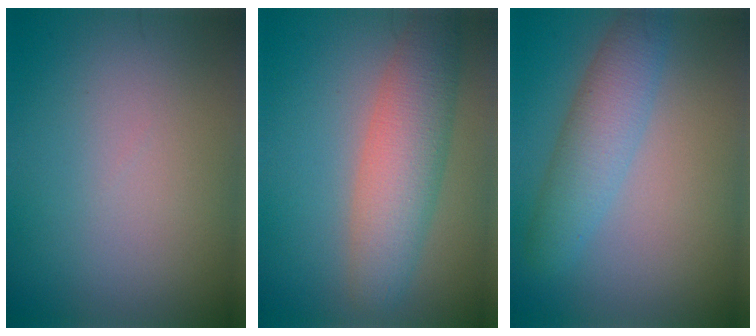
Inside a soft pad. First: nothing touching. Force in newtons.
{"total": 5.7, "press": 5.6, "slide": 0.3}
{"total": 4.1, "press": 4.1, "slide": 0.1}